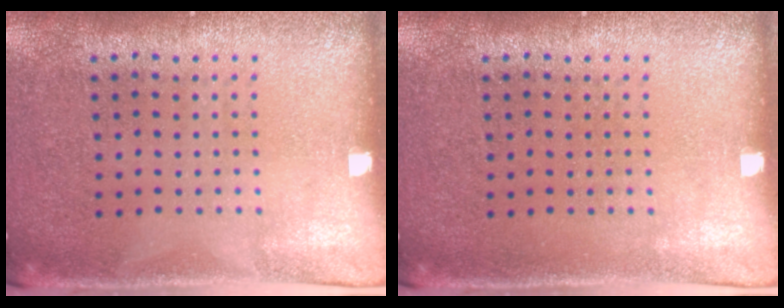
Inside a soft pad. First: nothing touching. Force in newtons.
{"total": 0.0}